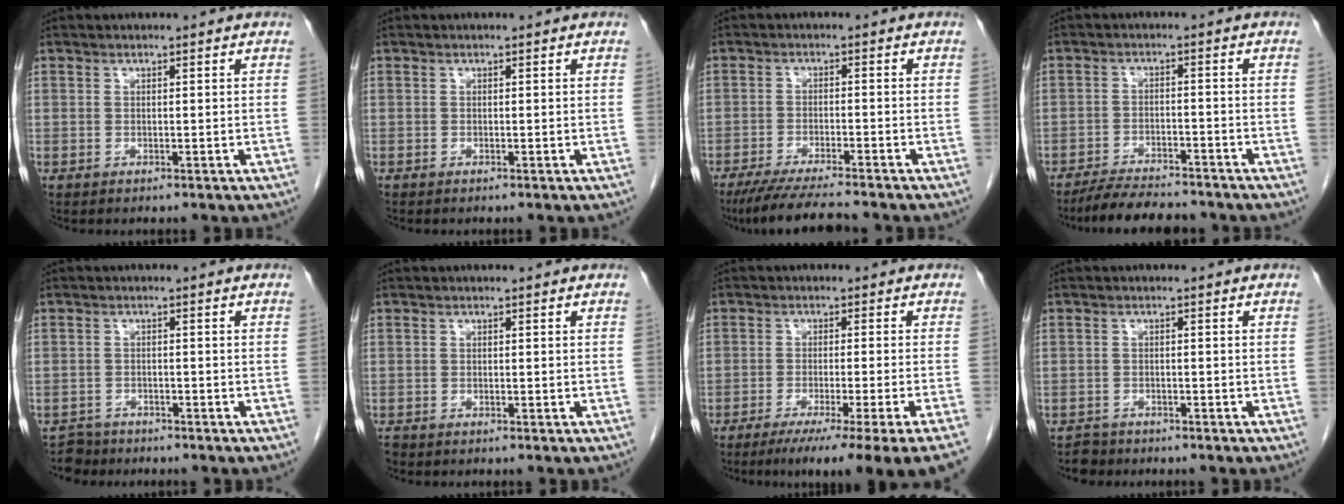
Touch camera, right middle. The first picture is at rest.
{"total": 0.0}
{"total": 9.3, "force": [-8.2, 0.0, 4.4], "torque": [-0.069, -0.028, -0.132]}
{"total": 8.7, "force": [-7.9, 1.5, 3.3], "torque": [-0.052, -0.012, -0.125]}
{"total": 2.8, "force": [-2.4, 1.4, -0.7], "torque": [0.008, 0.002, -0.041]}
{"total": 1.0, "force": [-0.8, 0.5, 0.1], "torque": [-0.010, -0.001, -0.015]}
{"total": 14.6, "force": [-11.2, -2.1, 9.1], "torque": [-0.087, -0.043, -0.160]}
{"total": 2.0, "force": [-1.6, 1.0, -0.5], "torque": [0.002, 0.002, -0.029]}